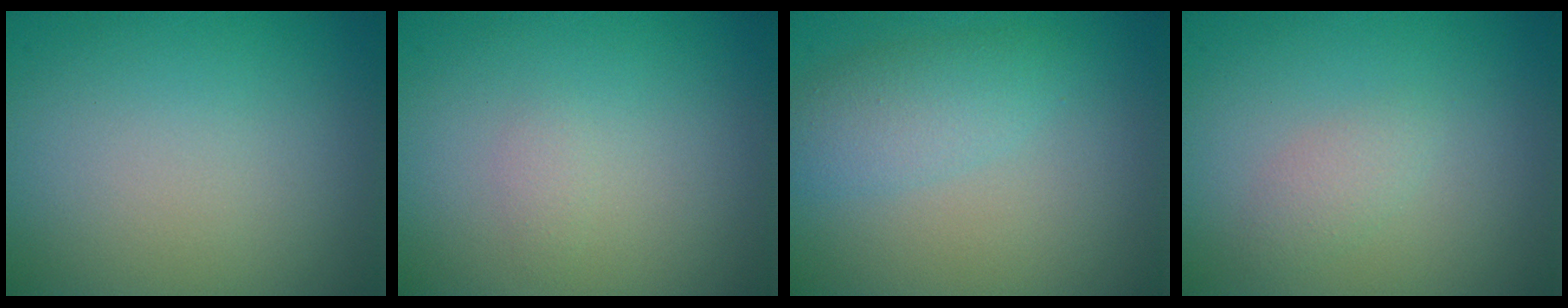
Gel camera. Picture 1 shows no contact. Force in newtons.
{"total": 0.7, "press": 0.7, "slide": 0.0}
{"total": 2.8, "press": 2.8, "slide": 0.1}
{"total": 1.2, "press": 1.2, "slide": 0.0}